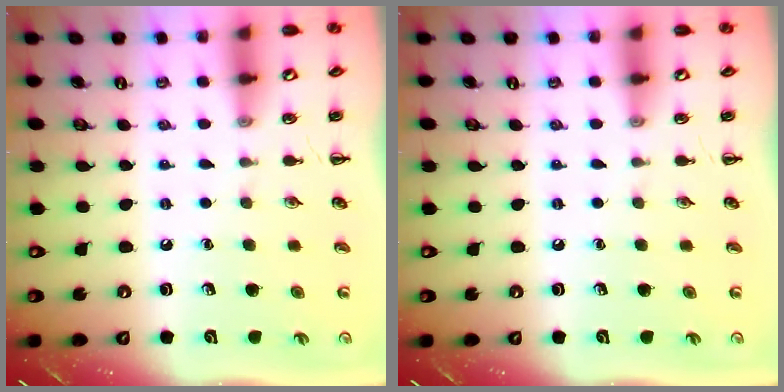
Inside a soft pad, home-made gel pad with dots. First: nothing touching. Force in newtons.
{"total": 0.0}